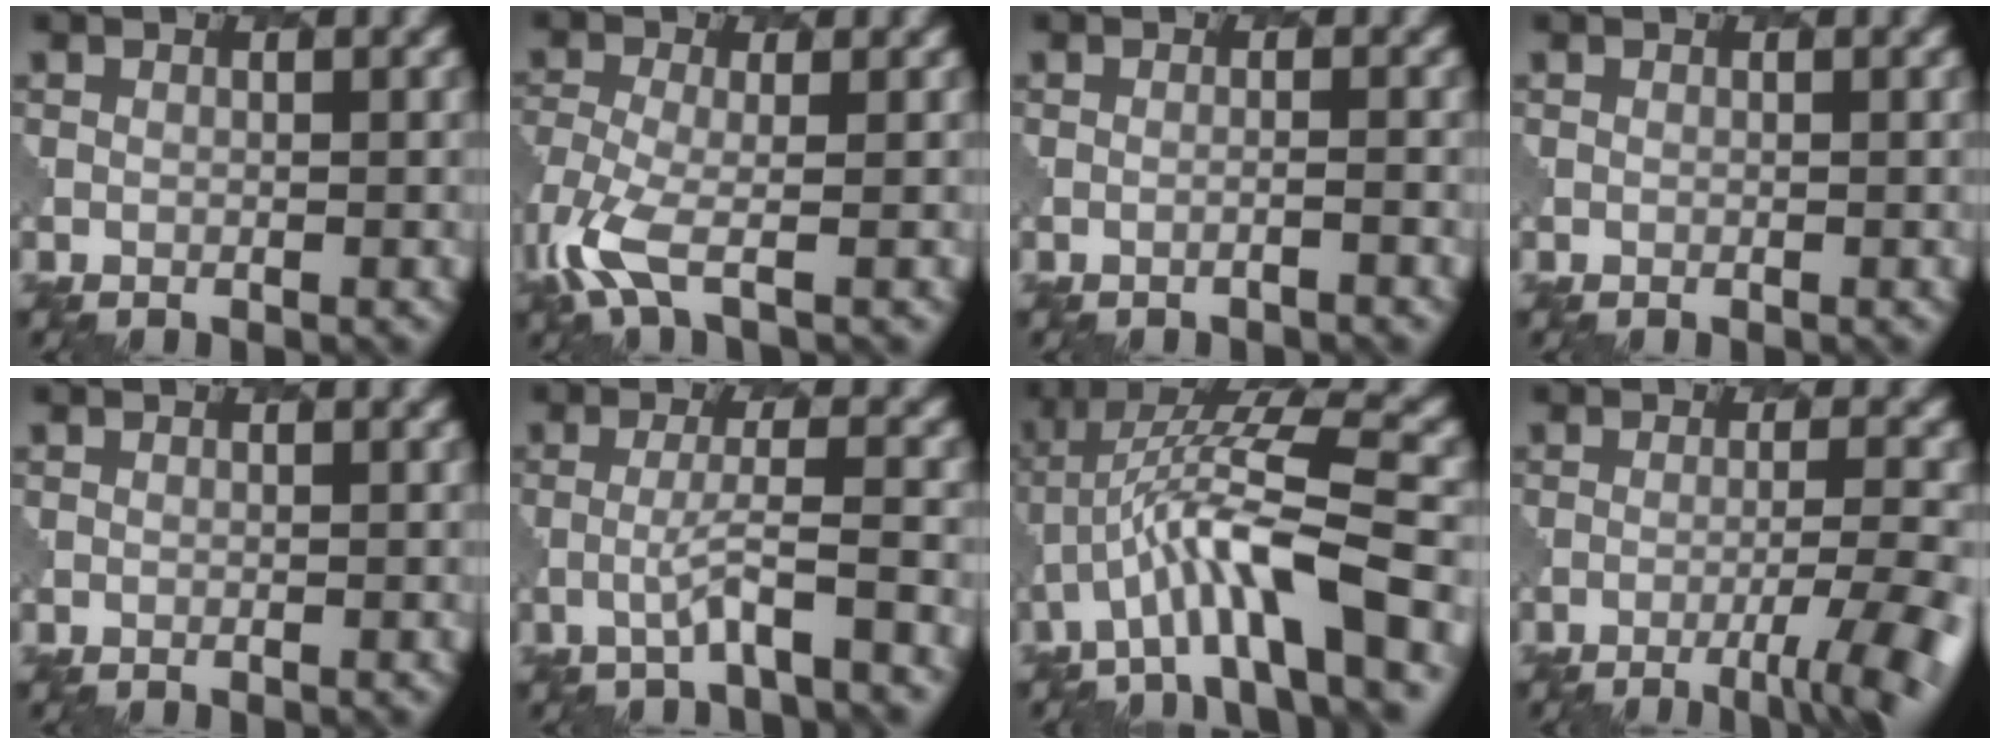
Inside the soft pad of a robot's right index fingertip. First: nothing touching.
{"total": 4.7, "force": [-2.3, 1.5, 3.7], "torque": [-0.100, -0.014, -0.060]}
{"total": 0.8, "force": [-0.4, 0.1, 0.6], "torque": [-0.001, 0.001, -0.018]}
{"total": 0.0}
{"total": 0.0}
{"total": 2.8, "force": [-0.8, 0.1, 2.6], "torque": [-0.047, 0.010, -0.025]}
{"total": 8.2, "force": [-2.7, 1.8, 7.5], "torque": [-0.142, 0.020, -0.049]}
{"total": 5.5, "force": [-2.7, 0.9, 4.7], "torque": [-0.068, 0.003, -0.044]}